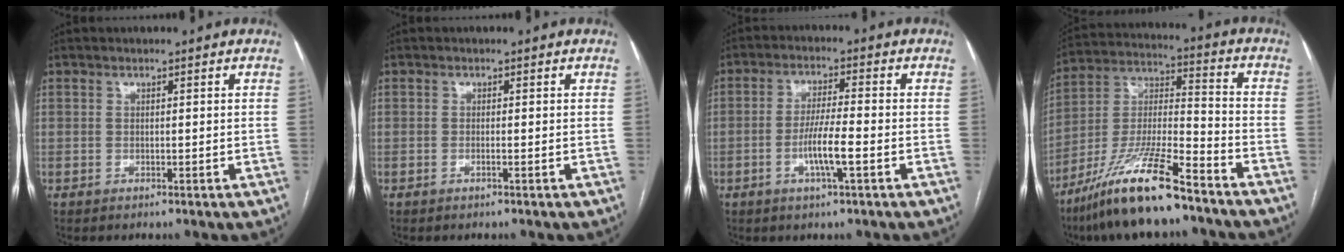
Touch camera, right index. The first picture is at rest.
{"total": 0.6, "force": [-0.3, -0.1, 0.5], "torque": [-0.011, 0.001, -0.004]}
{"total": 6.2, "force": [-2.1, 0.3, 5.8], "torque": [-0.114, -0.003, -0.040]}
{"total": 16.7, "force": [-12.0, 1.9, 11.5], "torque": [-0.236, -0.019, -0.218]}